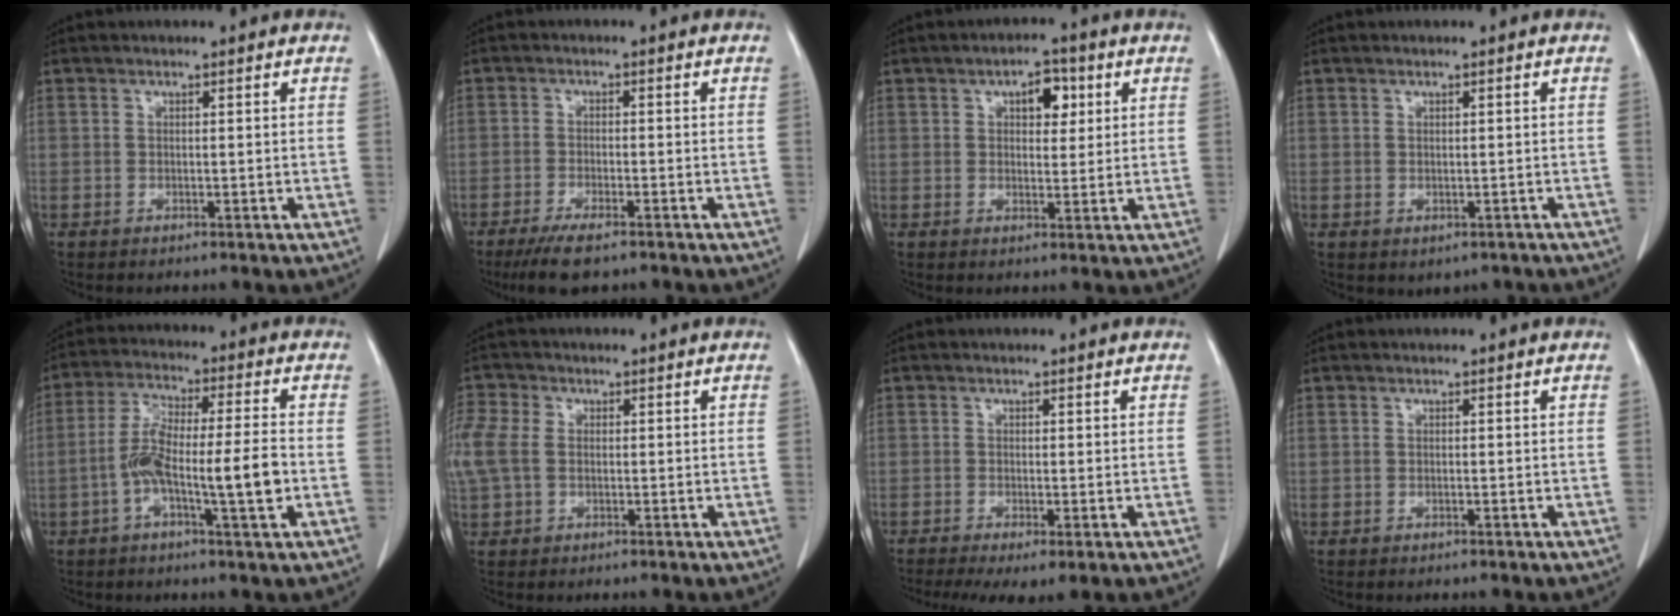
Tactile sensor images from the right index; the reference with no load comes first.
{"total": 5.9, "force": [-4.3, 1.1, 3.9], "torque": [-0.072, -0.013, -0.068]}
{"total": 4.7, "force": [1.8, 2.4, 3.6], "torque": [-0.050, 0.011, 0.026]}
{"total": 1.9, "force": [-0.7, 1.5, 0.8], "torque": [-0.009, 0.000, 0.000]}
{"total": 11.1, "force": [-2.4, 1.3, 10.7], "torque": [-0.197, 0.011, -0.048]}
{"total": 7.4, "force": [0.6, 5.5, 4.9], "torque": [-0.157, 0.028, 0.016]}
{"total": 5.5, "force": [-3.3, 1.4, 4.2], "torque": [-0.067, -0.018, -0.055]}
{"total": 0.0}